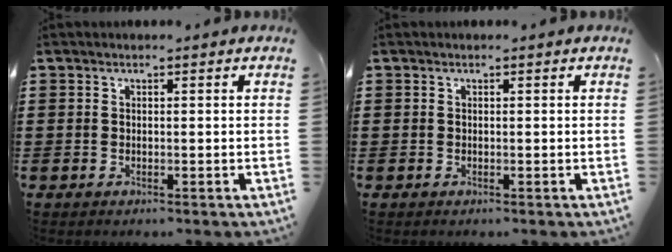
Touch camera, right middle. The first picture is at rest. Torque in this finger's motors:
{"motor_torque": [0.01, 0.01, 0.00, 0.00]}